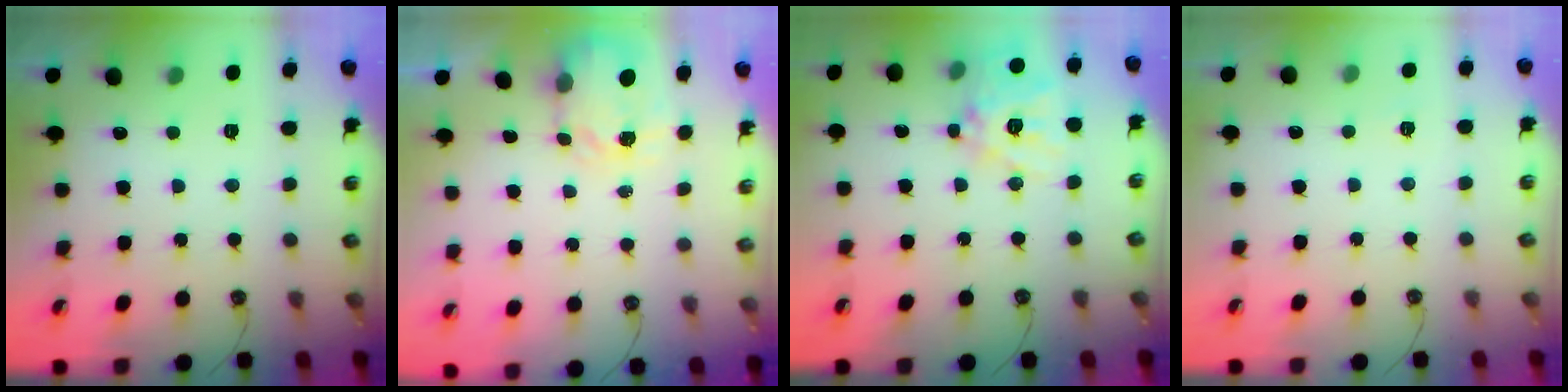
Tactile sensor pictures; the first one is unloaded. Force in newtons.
{"total": 3.8, "press": 3.7, "slide": 0.5}
{"total": 16.3, "press": 16.2, "slide": 2.2}
{"total": 2.6, "press": 2.6, "slide": 0.3}